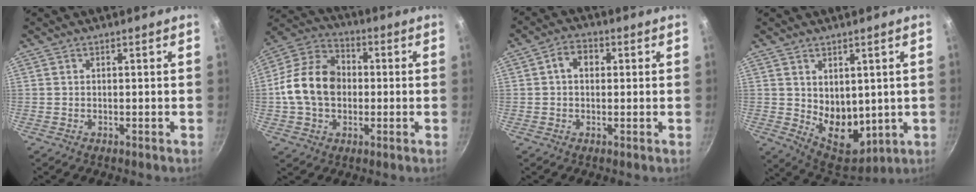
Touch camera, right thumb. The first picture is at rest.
{"total": 14.8, "force": [-0.5, 11.1, 9.7], "torque": [-0.148, 0.029, -0.026]}
{"total": 2.9, "force": [0.5, 2.1, 2.0], "torque": [-0.026, 0.007, 0.005]}
{"total": 10.5, "force": [1.3, 7.5, 7.2], "torque": [-0.072, -0.037, 0.044]}